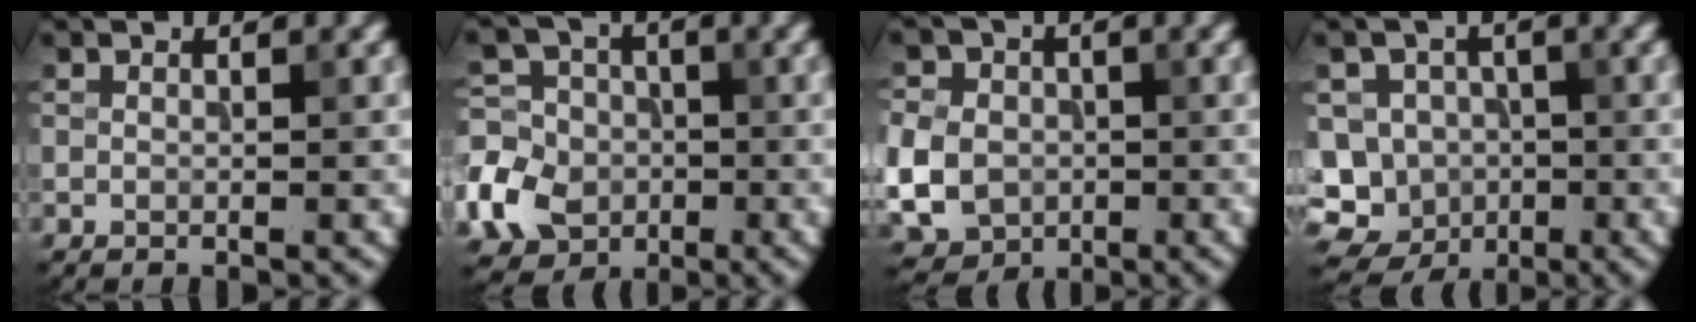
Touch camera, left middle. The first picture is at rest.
{"total": 6.5, "force": [-2.3, 5.5, 2.6], "torque": [-0.054, 0.002, -0.057]}
{"total": 6.8, "force": [-1.1, 5.7, 3.4], "torque": [-0.077, -0.008, -0.037]}
{"total": 10.0, "force": [-3.4, 9.1, 2.6], "torque": [-0.044, 0.008, -0.075]}